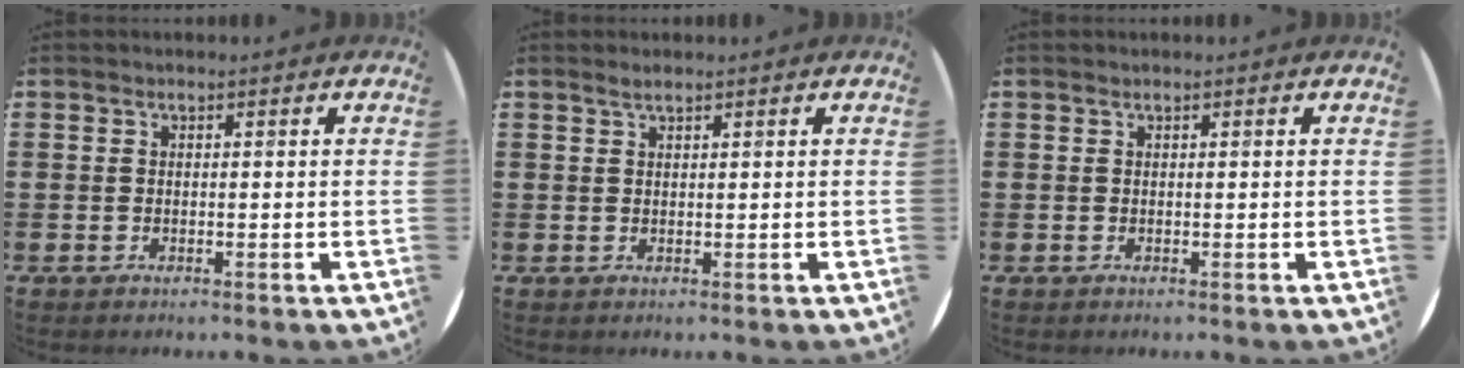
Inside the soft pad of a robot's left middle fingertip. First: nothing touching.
{"total": 1.1, "force": [1.0, 0.1, 0.5], "torque": [-0.009, 0.003, 0.017]}
{"total": 0.0}